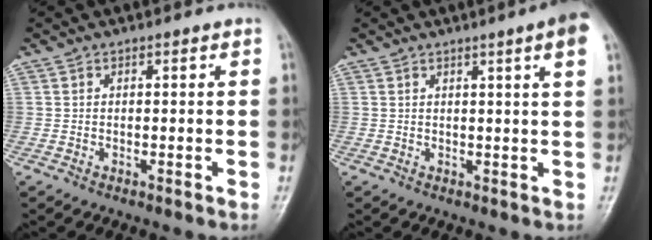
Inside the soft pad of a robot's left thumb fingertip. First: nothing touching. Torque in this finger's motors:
{"motor_torque": [0.83, 0.30, 0.54, -1.03, 0.00]}